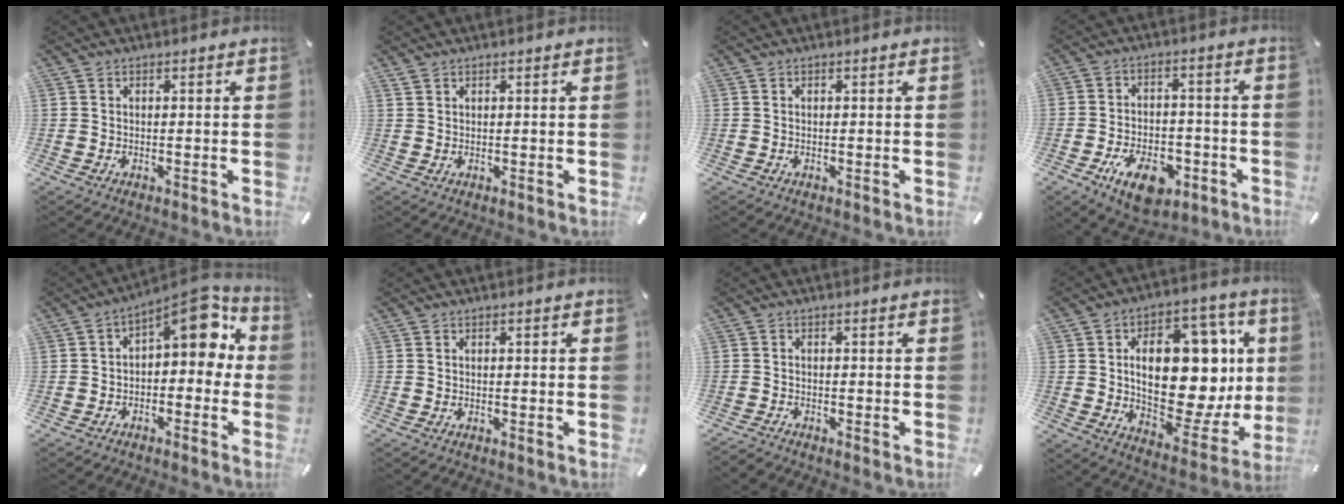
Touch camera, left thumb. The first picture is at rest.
{"total": 0.8, "force": [0.6, 0.4, 0.3], "torque": [-0.006, -0.001, 0.012]}
{"total": 0.0}
{"total": 11.4, "force": [-5.6, 6.6, 7.5], "torque": [-0.119, 0.021, -0.095]}
{"total": 10.4, "force": [5.1, 5.1, 7.5], "torque": [-0.090, -0.053, 0.084]}
{"total": 0.0}
{"total": 1.5, "force": [-1.4, 0.3, 0.0], "torque": [-0.010, 0.004, -0.032]}
{"total": 25.6, "force": [4.4, 14.5, 20.6], "torque": [-0.298, -0.039, 0.076]}